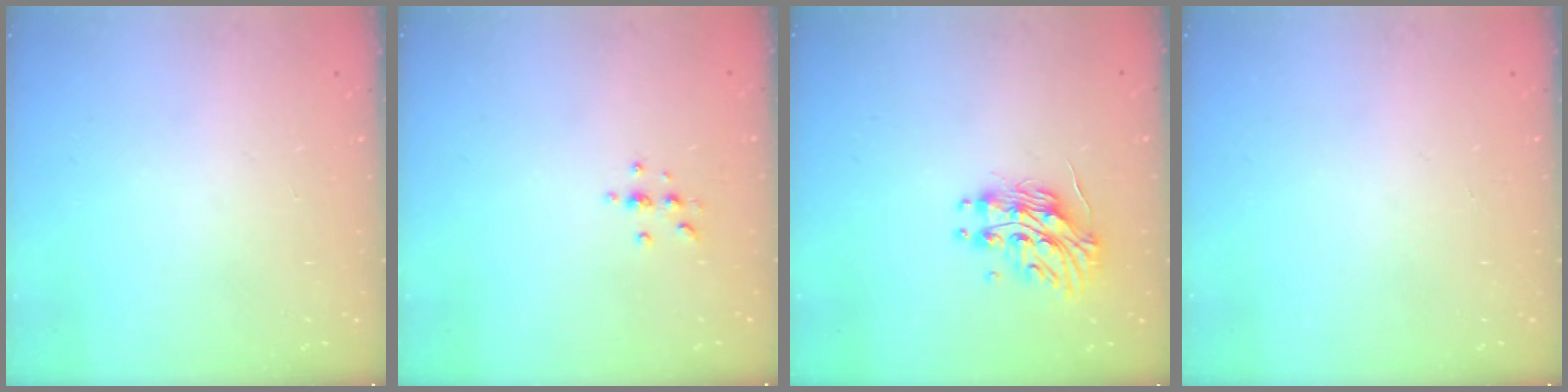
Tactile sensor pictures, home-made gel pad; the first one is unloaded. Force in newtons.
{"total": 2.9, "press": 2.9, "slide": 0.4}
{"total": 13.2, "press": 13.2, "slide": 0.8}
{"total": 0.0}